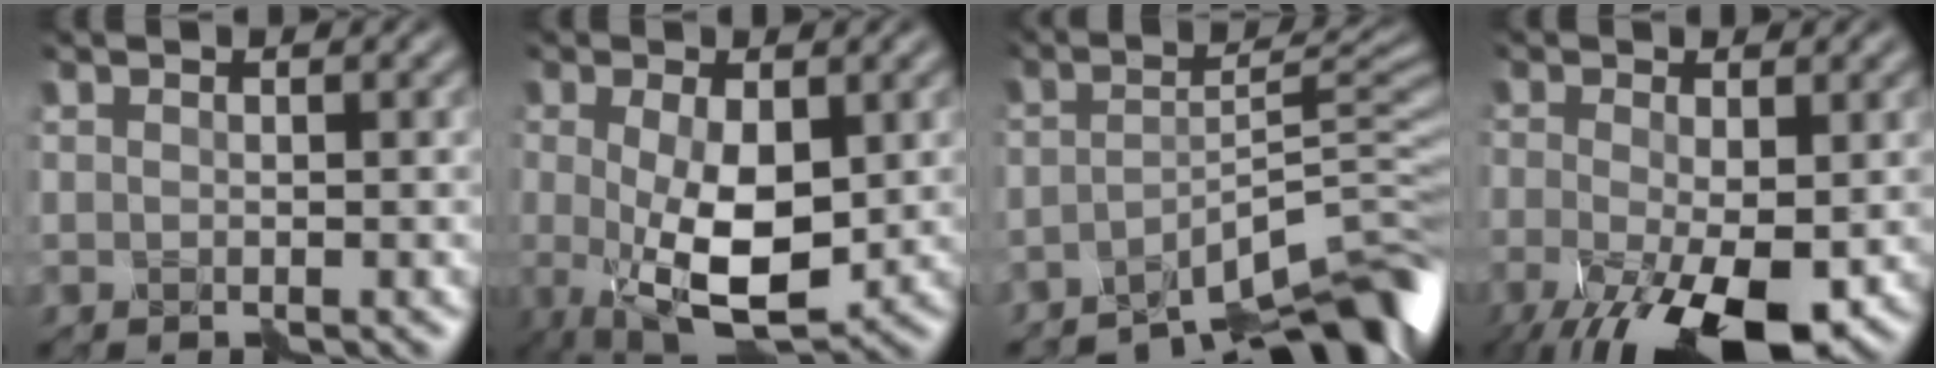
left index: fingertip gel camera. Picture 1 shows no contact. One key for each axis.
{"total": 7.1, "fx": -1.0, "fy": 3.1, "fz": 6.4, "tx": -0.123, "ty": -0.010, "tz": -0.015}
{"total": 9.1, "fx": -6.8, "fy": 1.9, "fz": 5.8, "tx": -0.061, "ty": 0.007, "tz": -0.121}
{"total": 8.9, "fx": -3.8, "fy": 3.0, "fz": 7.4, "tx": -0.133, "ty": -0.016, "tz": -0.059}